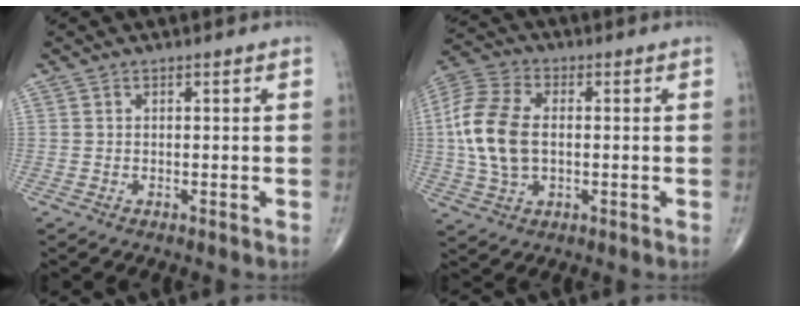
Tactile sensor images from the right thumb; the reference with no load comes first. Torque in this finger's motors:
{"motor_torque": [-0.45, 0.98, 1.00, 0.05, 0.44]}